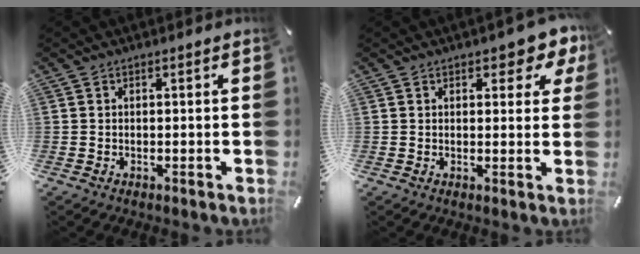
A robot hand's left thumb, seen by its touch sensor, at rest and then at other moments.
{"total": 4.9, "force": [3.0, 2.6, 2.8], "torque": [-0.025, -0.013, 0.045]}